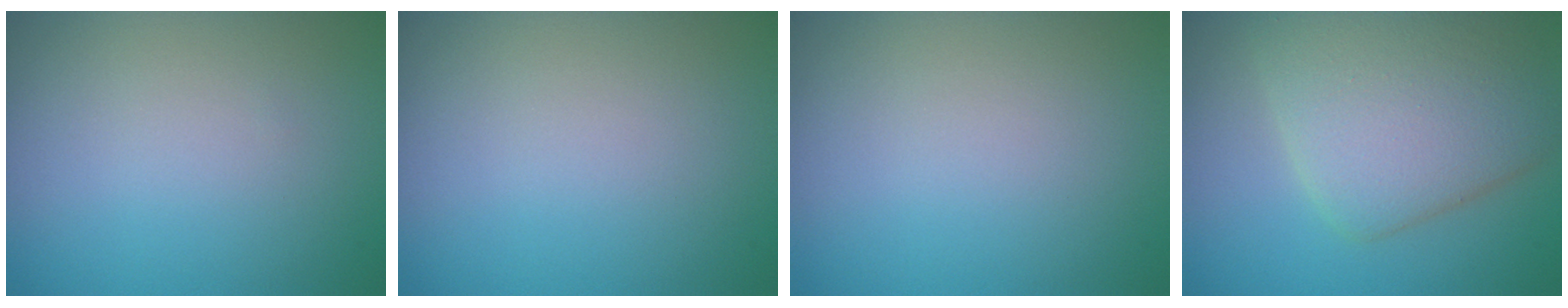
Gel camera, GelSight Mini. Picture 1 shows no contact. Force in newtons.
{"total": 0.0}
{"total": 0.0}
{"total": 7.0, "press": 7.0, "slide": 0.2}